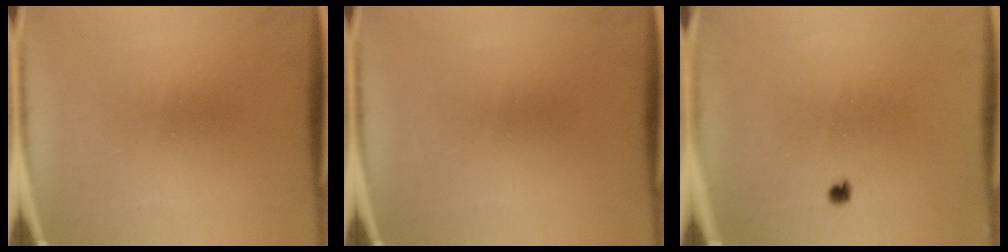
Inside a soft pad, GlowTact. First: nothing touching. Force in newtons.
{"total": 0.0}
{"total": 1.0}